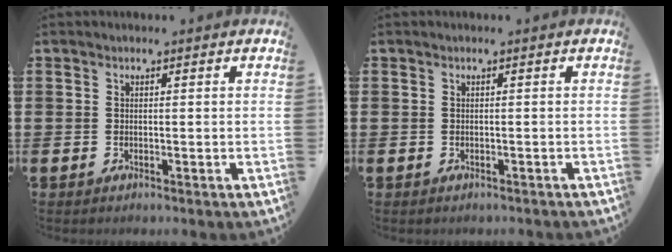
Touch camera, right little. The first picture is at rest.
{"total": 0.0}